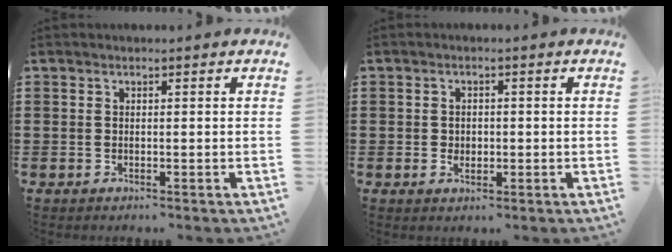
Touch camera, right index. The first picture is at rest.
{"total": 1.5, "force": [-0.2, 1.2, 0.8], "torque": [-0.017, 0.007, -0.006]}